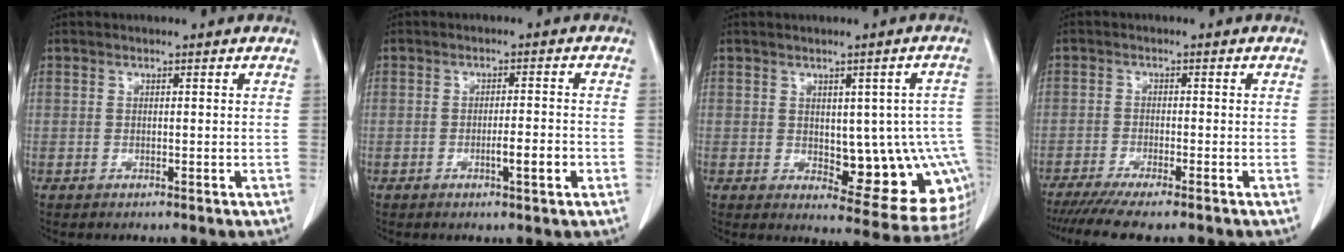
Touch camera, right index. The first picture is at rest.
{"total": 3.6, "force": [-1.3, 0.2, 3.4], "torque": [-0.052, -0.002, -0.020]}
{"total": 13.1, "force": [-1.2, 5.6, 11.8], "torque": [-0.104, 0.012, 0.002]}
{"total": 8.7, "force": [-7.4, 0.3, 4.7], "torque": [-0.063, -0.020, -0.117]}